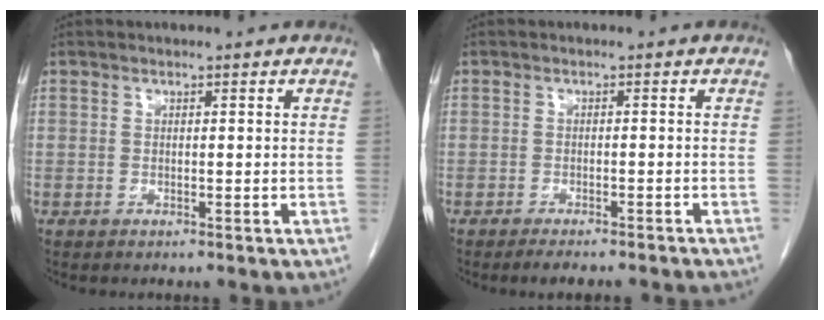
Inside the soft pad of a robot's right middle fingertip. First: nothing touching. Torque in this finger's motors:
{"motor_torque": [0.11, -0.05, 0.01, 0.03]}